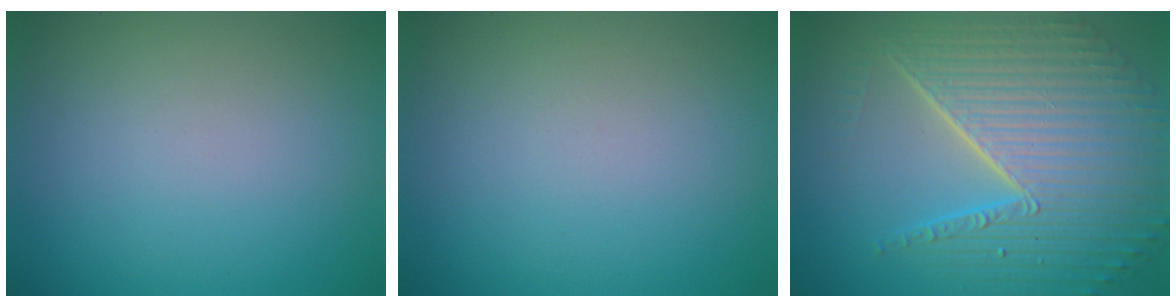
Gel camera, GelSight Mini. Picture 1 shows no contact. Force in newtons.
{"total": 0.0}
{"total": 10.2, "press": 6.5, "slide": 7.9}